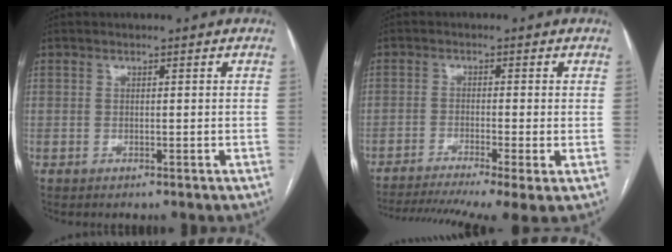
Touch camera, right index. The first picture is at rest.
{"total": 13.4, "force": [-9.5, 0.8, 9.5], "torque": [-0.148, -0.018, -0.148]}